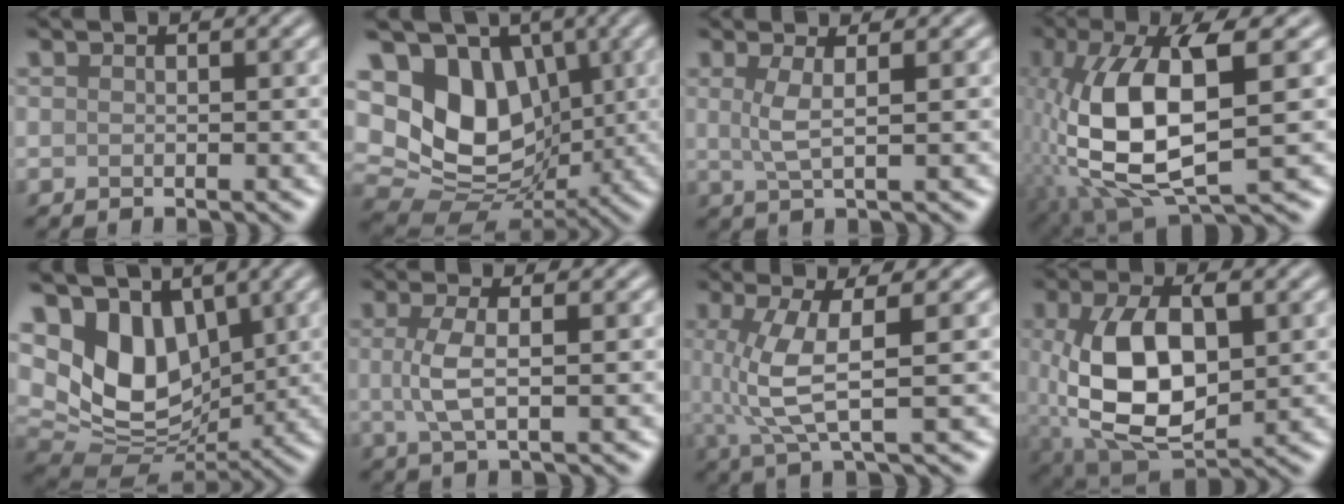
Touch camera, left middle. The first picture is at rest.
{"total": 12.7, "force": [2.3, 9.6, 7.9], "torque": [-0.152, 0.006, 0.040]}
{"total": 2.4, "force": [0.6, 0.6, 2.3], "torque": [-0.046, -0.002, 0.010]}
{"total": 11.4, "force": [-0.6, 4.2, 10.6], "torque": [-0.224, 0.005, -0.013]}
{"total": 9.9, "force": [3.2, 6.9, 6.4], "torque": [-0.134, -0.008, 0.049]}
{"total": 3.1, "force": [0.2, 0.9, 3.0], "torque": [-0.065, 0.000, 0.002]}
{"total": 5.4, "force": [0.5, 1.3, 5.2], "torque": [-0.112, 0.003, 0.012]}
{"total": 10.4, "force": [0.2, 5.8, 8.6], "torque": [-0.182, -0.010, 0.013]}